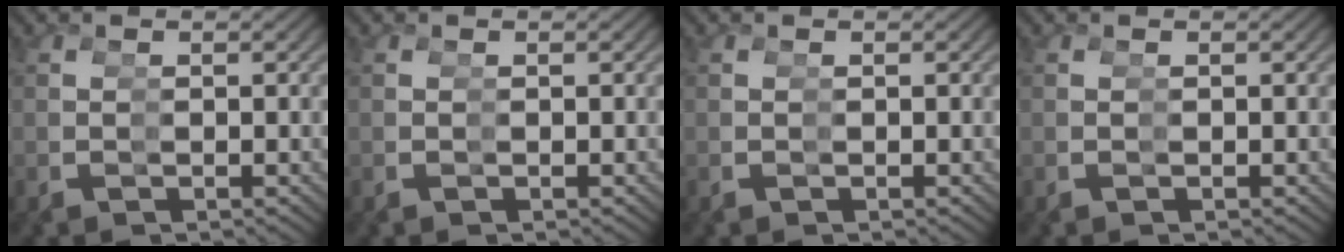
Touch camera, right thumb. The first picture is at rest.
{"total": 0.0}
{"total": 0.0}
{"total": 0.0}